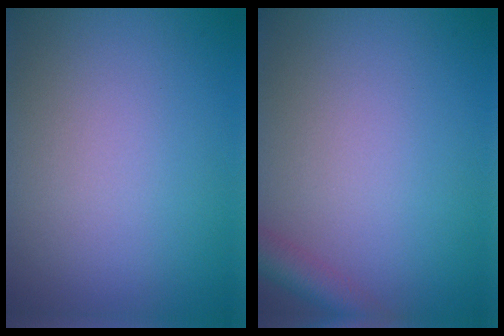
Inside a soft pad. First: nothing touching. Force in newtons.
{"total": 2.7, "press": 2.7, "slide": 0.1}